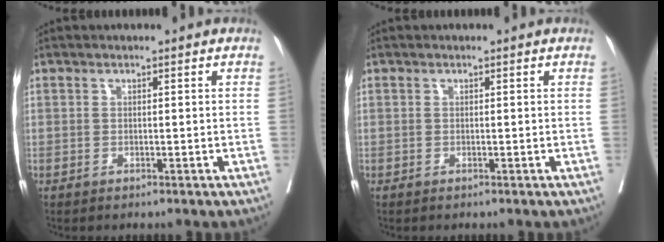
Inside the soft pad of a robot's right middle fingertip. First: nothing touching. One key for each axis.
{"total": 0.0}